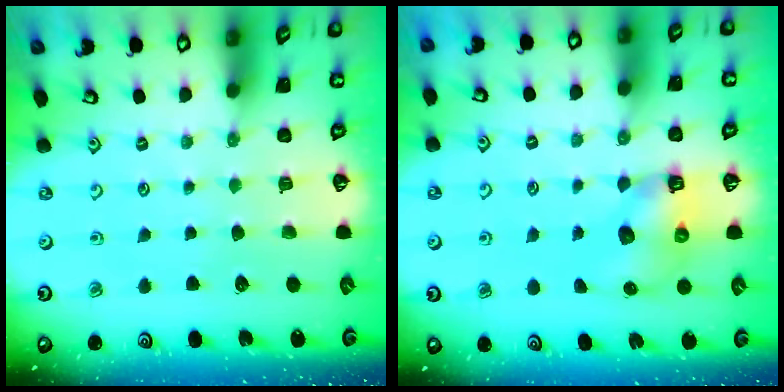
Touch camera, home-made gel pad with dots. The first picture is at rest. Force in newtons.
{"total": 6.6, "press": 6.5, "slide": 1.0}